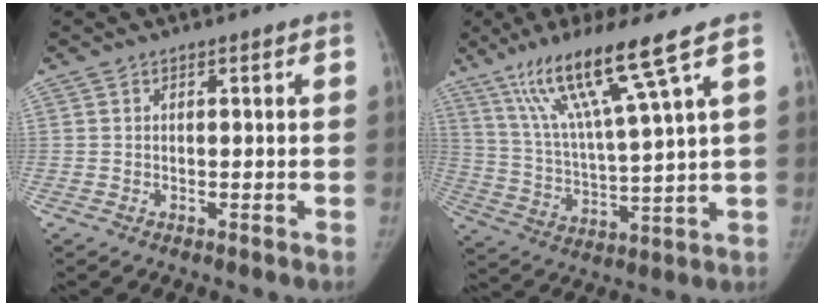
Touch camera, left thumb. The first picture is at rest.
{"total": 15.7, "force": [9.4, -0.2, 12.5], "torque": [-0.231, -0.039, 0.178]}